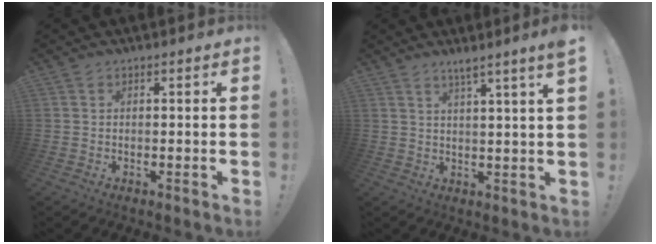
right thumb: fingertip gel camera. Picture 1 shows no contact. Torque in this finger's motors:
{"motor_torque": [-0.53, 0.53, 0.02, 0.02, 0.00]}